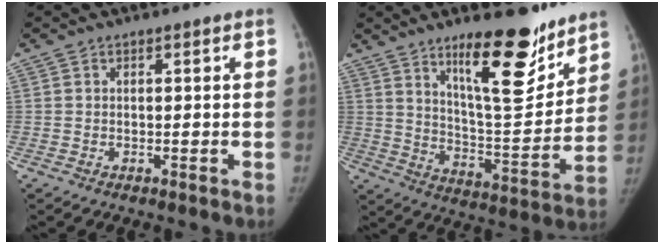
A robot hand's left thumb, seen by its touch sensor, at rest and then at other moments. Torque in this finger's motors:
{"motor_torque": [1.23, -0.49, 1.34, -1.43, 0.34]}